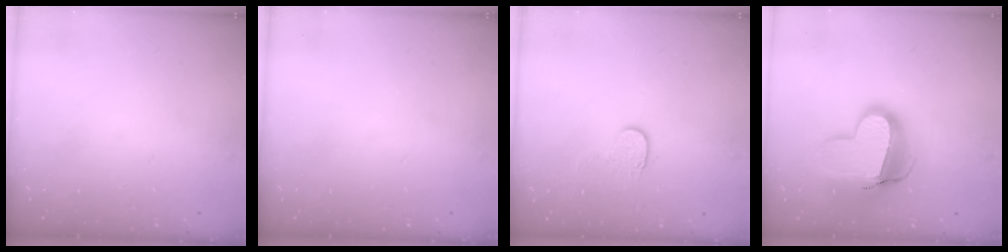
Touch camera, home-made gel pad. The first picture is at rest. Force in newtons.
{"total": 0.0}
{"total": 5.8, "press": 5.8, "slide": 0.5}
{"total": 14.4, "press": 14.4, "slide": 1.1}